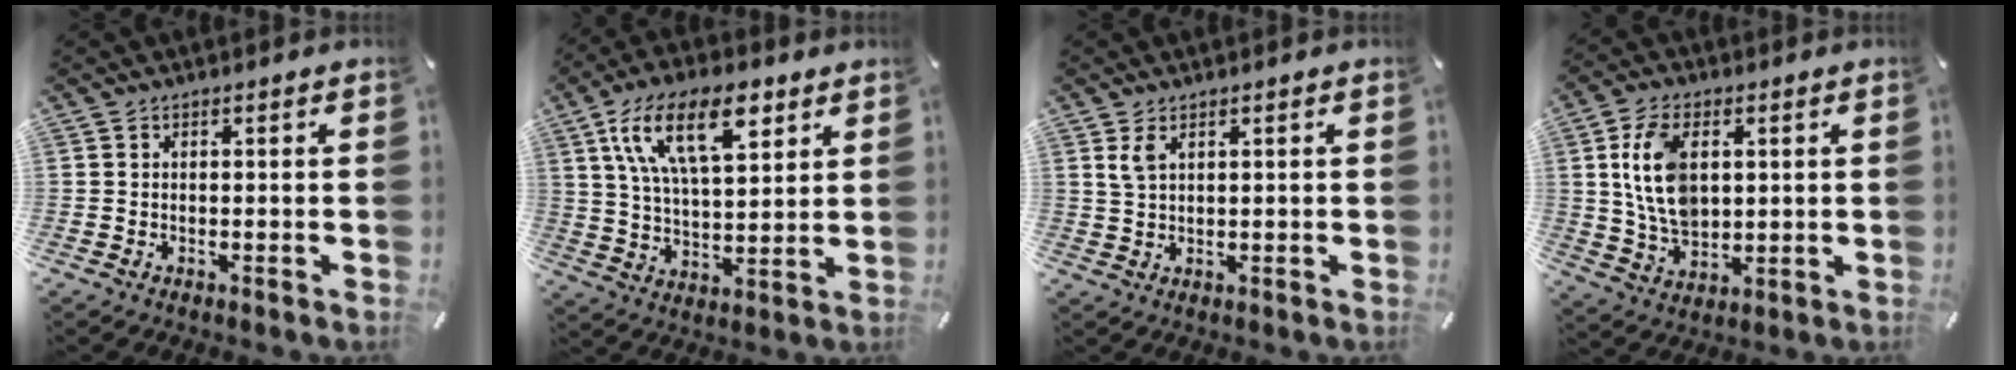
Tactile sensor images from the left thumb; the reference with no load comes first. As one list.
[{"total": 17.0, "force": [8.3, 8.1, 12.4], "torque": [-0.233, -0.011, 0.140]}, {"total": 2.5, "force": [1.3, 1.2, 1.8], "torque": [-0.039, 0.003, 0.023]}, {"total": 11.1, "force": [2.2, 7.4, 8.0], "torque": [-0.183, 0.003, 0.038]}]